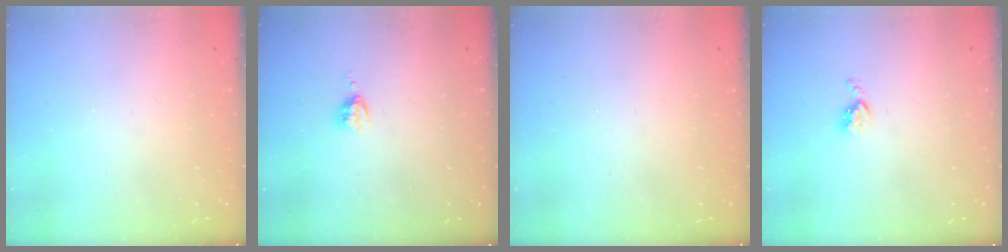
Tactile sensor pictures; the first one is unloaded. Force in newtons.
{"total": 3.3, "press": 3.3, "slide": 0.5}
{"total": 0.0}
{"total": 4.4, "press": 4.4, "slide": 0.7}